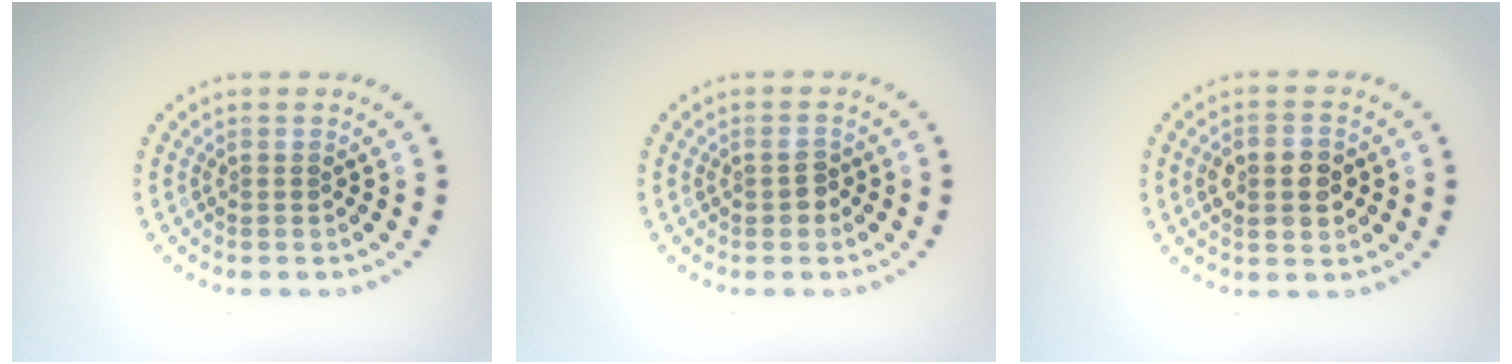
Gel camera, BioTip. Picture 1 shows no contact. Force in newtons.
{"total": 1.4, "press": 1.4, "slide": 0.1}
{"total": 3.6, "press": 3.6, "slide": 0.2}